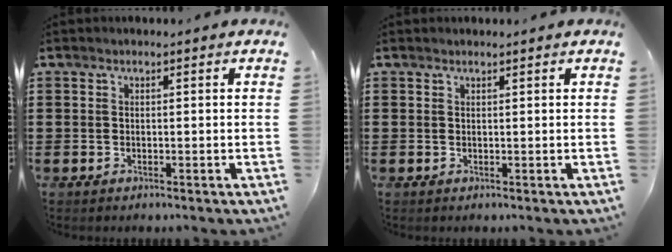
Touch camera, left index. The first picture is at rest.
{"total": 0.5, "force": [0.5, 0.2, 0.0], "torque": [-0.002, 0.000, 0.011]}